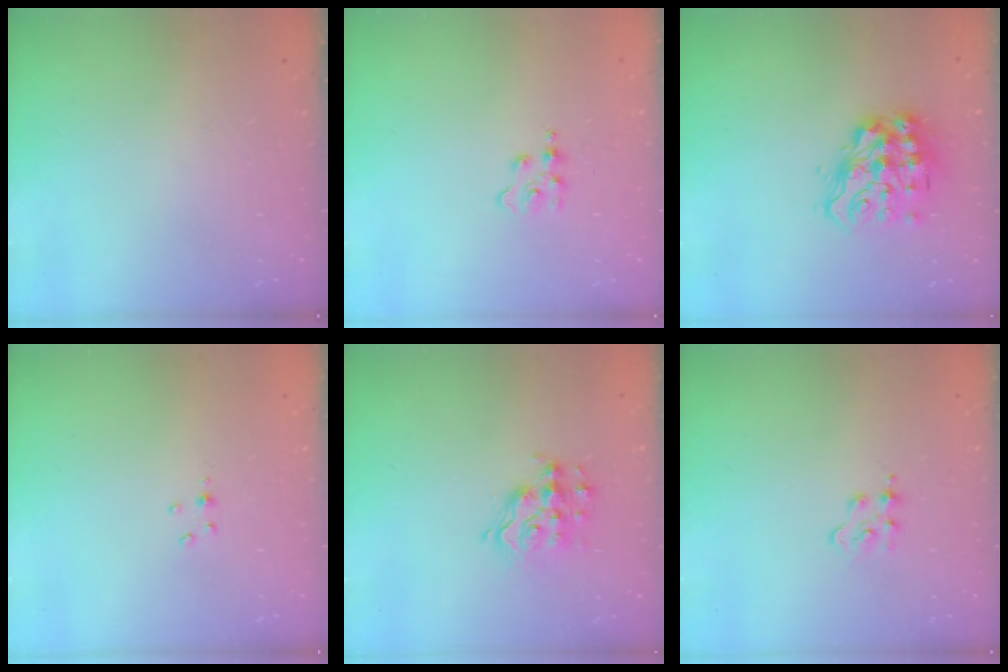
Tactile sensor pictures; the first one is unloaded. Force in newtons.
{"total": 2.3, "press": 2.3, "slide": 0.3}
{"total": 14.8, "press": 14.7, "slide": 1.2}
{"total": 2.5, "press": 2.5, "slide": 0.3}
{"total": 10.7, "press": 10.7, "slide": 0.8}
{"total": 2.1, "press": 2.1, "slide": 0.5}